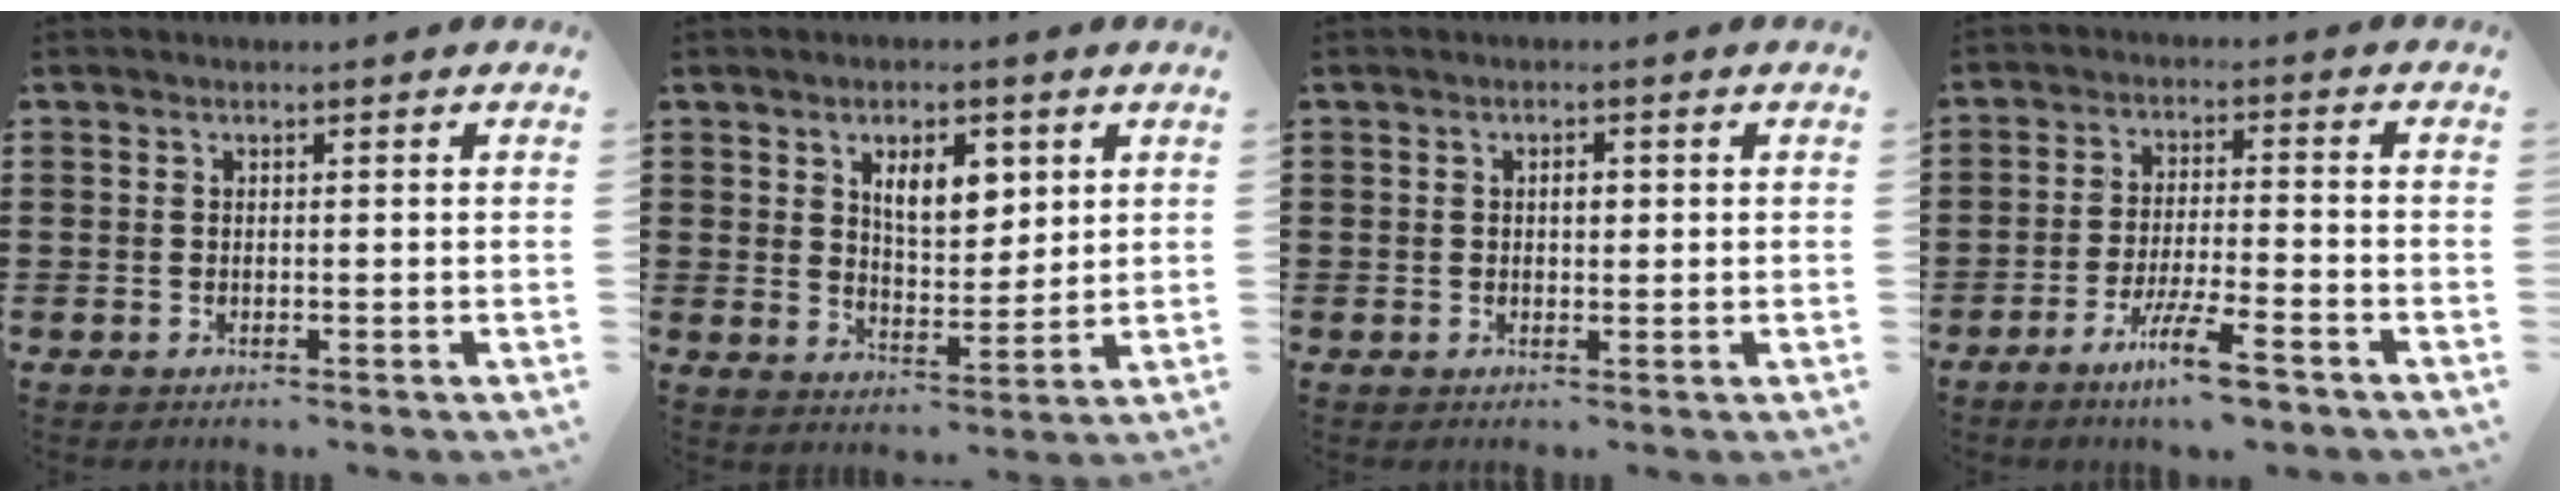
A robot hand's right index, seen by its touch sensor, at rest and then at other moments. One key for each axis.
{"total": 6.9, "fx": 2.9, "fy": 3.4, "fz": 5.3, "tx": -0.090, "ty": 0.003, "tz": 0.044}
{"total": 1.6, "fx": 0.2, "fy": 0.7, "fz": 1.4, "tx": -0.028, "ty": 0.005, "tz": 0.002}
{"total": 8.4, "fx": -5.7, "fy": 0.7, "fz": 6.1, "tx": -0.116, "ty": -0.002, "tz": -0.107}